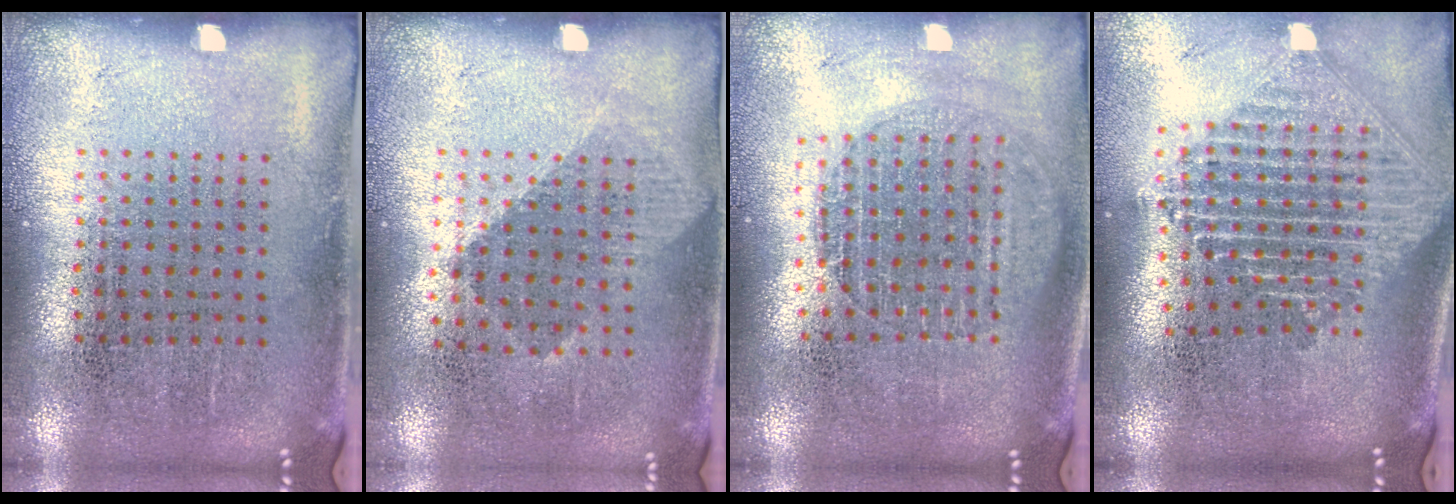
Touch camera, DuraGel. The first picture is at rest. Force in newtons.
{"total": 0.9, "press": 0.8, "slide": 0.5}
{"total": 1.6, "press": 1.5, "slide": 0.7}
{"total": 2.4, "press": 1.8, "slide": 1.5}